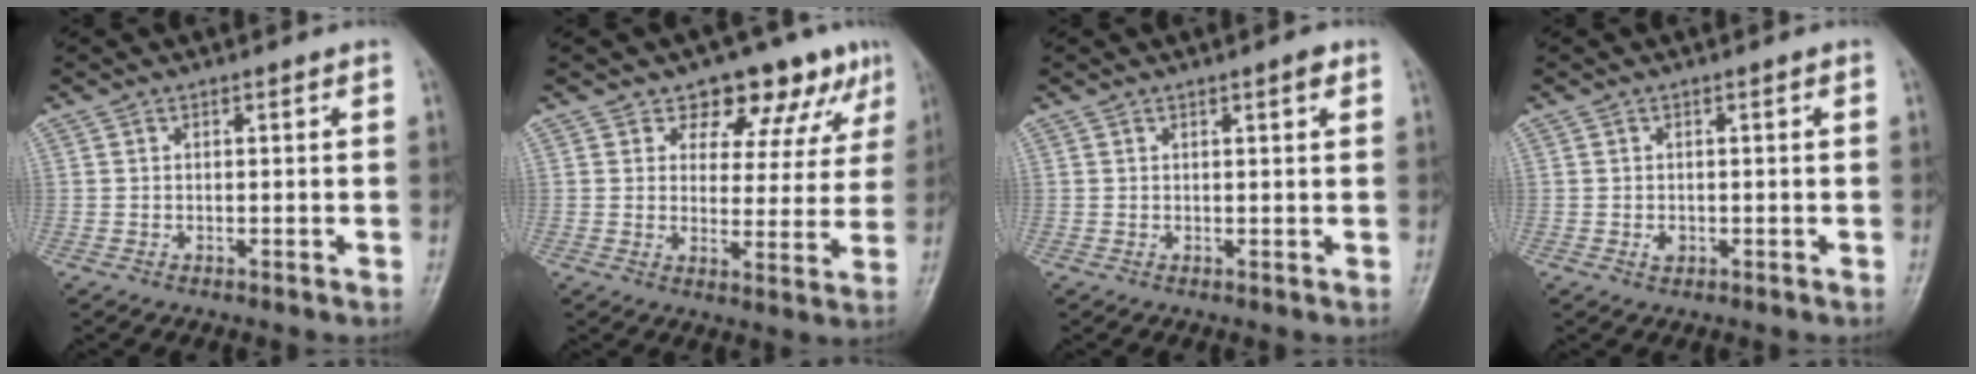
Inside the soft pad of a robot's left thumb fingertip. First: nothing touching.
{"total": 11.7, "force": [7.8, 6.8, 5.5], "torque": [-0.019, -0.037, 0.094]}
{"total": 1.7, "force": [1.0, 0.4, 1.4], "torque": [-0.021, -0.003, 0.013]}
{"total": 1.4, "force": [-0.3, 1.0, 0.9], "torque": [-0.011, 0.000, -0.005]}